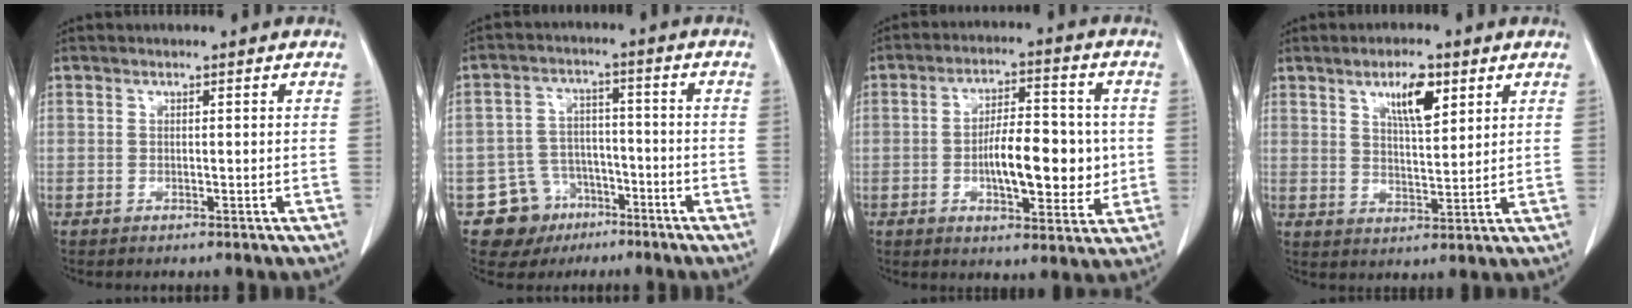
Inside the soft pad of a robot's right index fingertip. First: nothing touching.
{"total": 7.8, "force": [-4.2, 6.5, 0.6], "torque": [-0.002, 0.020, -0.057]}
{"total": 11.6, "force": [-1.0, 4.2, 10.7], "torque": [-0.176, 0.009, -0.015]}
{"total": 6.7, "force": [3.5, 1.9, 5.4], "torque": [-0.093, -0.001, 0.060]}